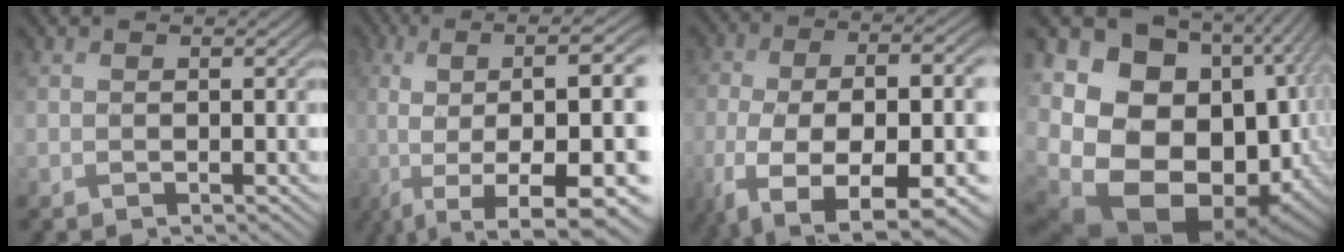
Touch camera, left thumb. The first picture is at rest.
{"total": 15.6, "force": [-2.2, 4.8, 14.7], "torque": [-0.220, -0.004, -0.004]}
{"total": 15.2, "force": [-6.6, 6.3, 12.2], "torque": [-0.238, -0.031, -0.081]}
{"total": 21.7, "force": [-3.7, 17.1, 12.8], "torque": [-0.248, -0.020, -0.053]}